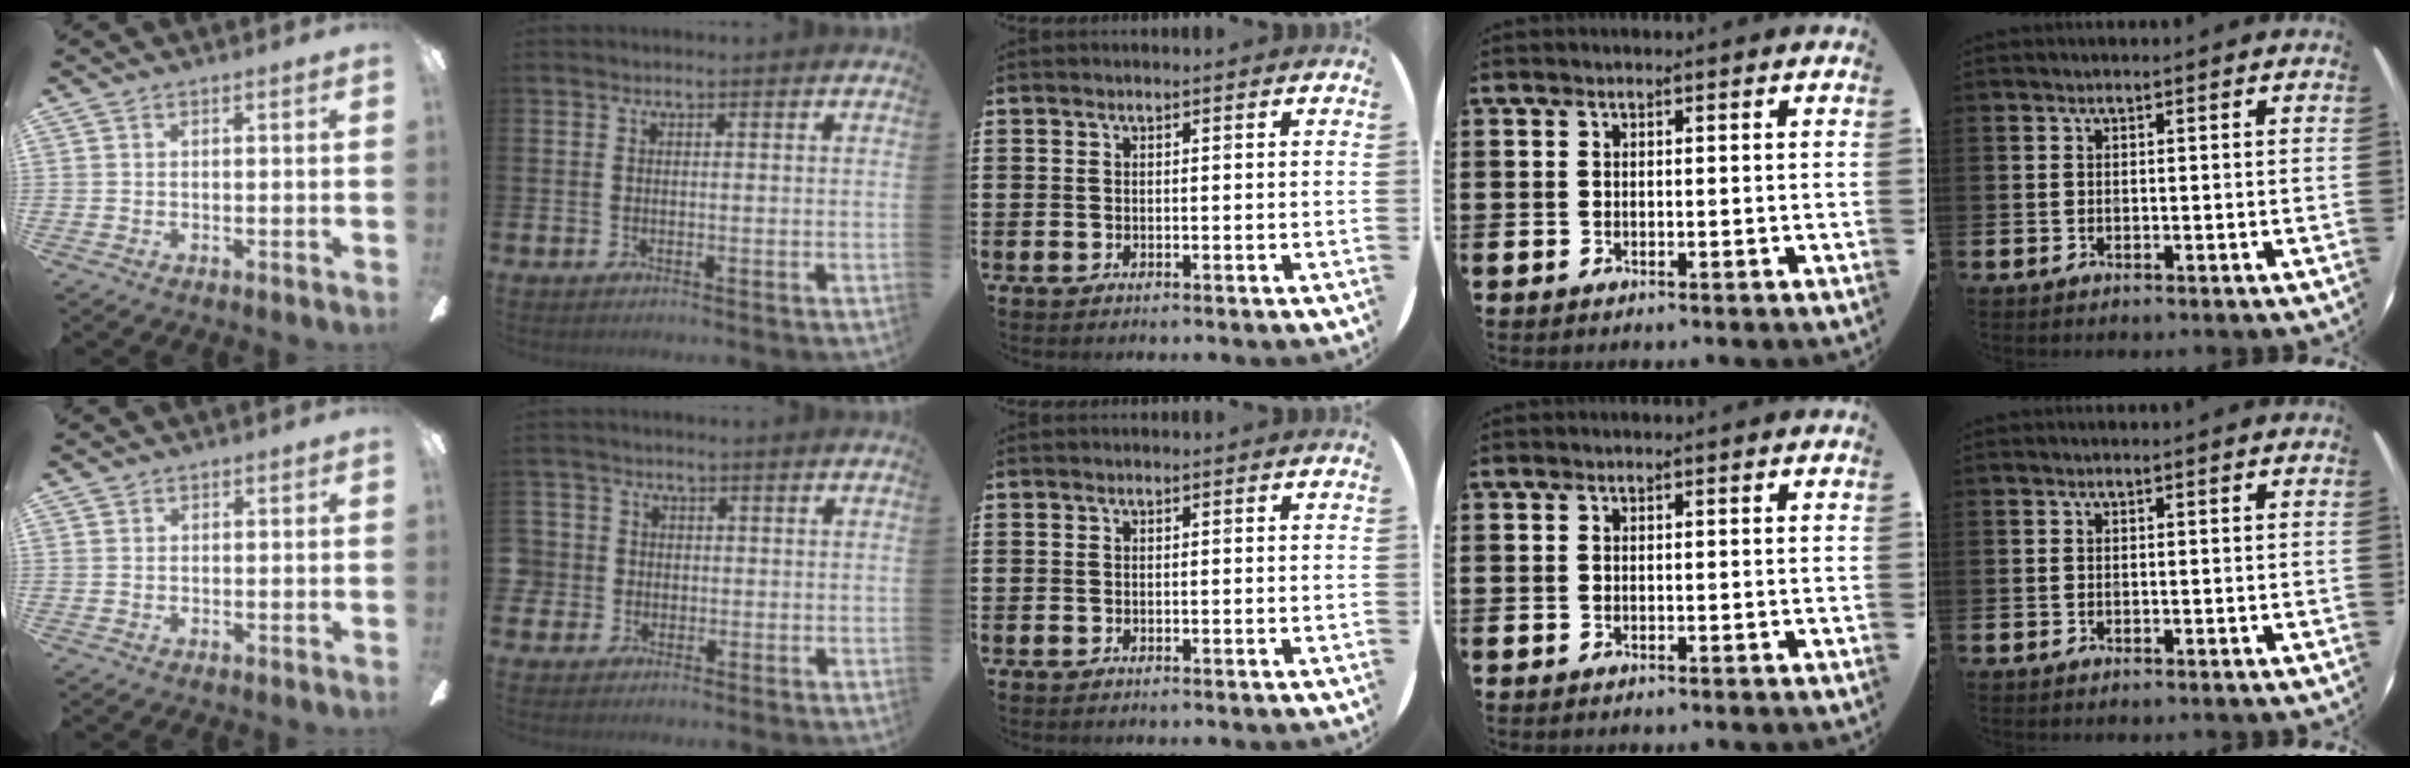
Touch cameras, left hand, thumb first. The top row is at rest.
{"thumb": {"total": 0.6, "force": [0.5, 0.3, -0.1], "torque": [0.004, 0.002, 0.009]}, "index": {"total": 3.0, "force": [0.0, 3.0, 0.1], "torque": [-0.012, 0.010, -0.005]}}